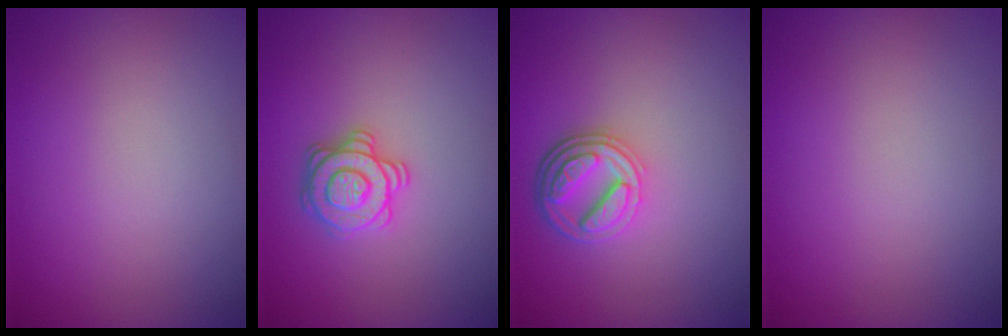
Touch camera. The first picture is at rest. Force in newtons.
{"total": 2.9, "press": 2.8, "slide": 0.4}
{"total": 4.4, "press": 3.4, "slide": 2.8}
{"total": 0.0}